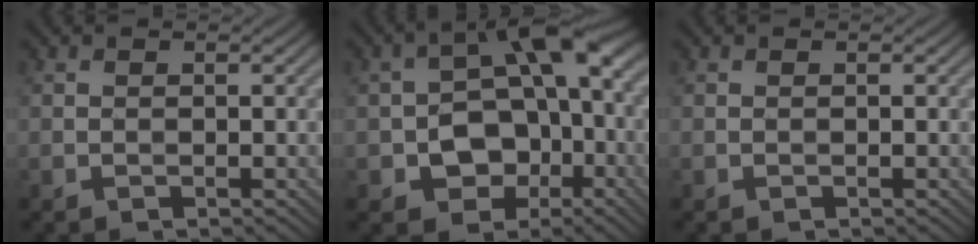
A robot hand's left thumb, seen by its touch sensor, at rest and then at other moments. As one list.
[{"total": 11.0, "force": [-2.7, 7.5, 7.6], "torque": [-0.111, -0.005, -0.056]}, {"total": 0.0}]